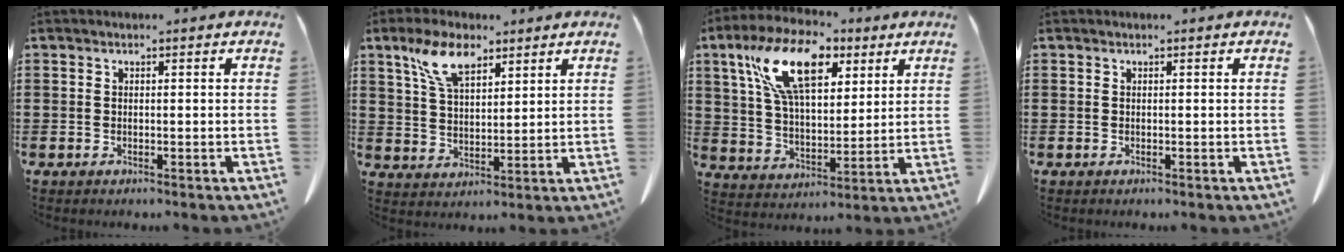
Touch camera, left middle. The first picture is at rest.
{"total": 8.3, "force": [5.2, 3.7, 5.4], "torque": [-0.120, 0.007, 0.095]}
{"total": 14.4, "force": [7.2, 7.0, 10.3], "torque": [-0.228, 0.005, 0.130]}
{"total": 0.0}